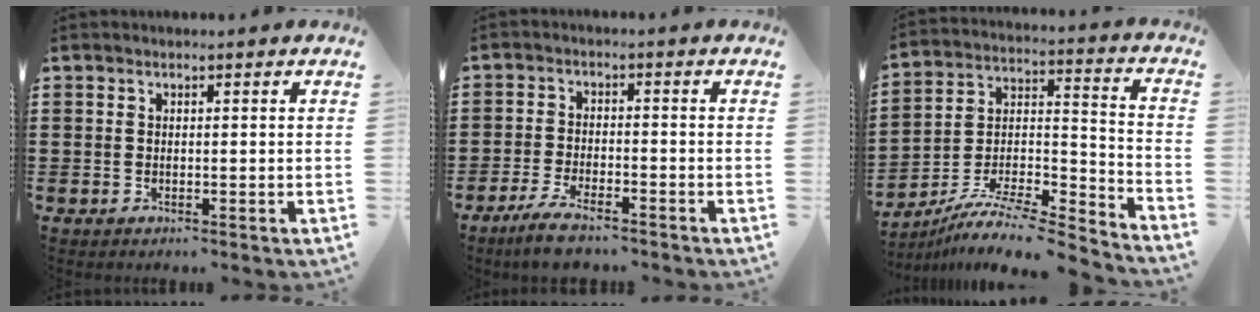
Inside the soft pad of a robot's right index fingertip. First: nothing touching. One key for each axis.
{"total": 4.2, "fx": -3.5, "fy": 0.7, "fz": 2.2, "tx": -0.058, "ty": -0.002, "tz": -0.072}
{"total": 8.0, "fx": -6.9, "fy": 1.5, "fz": 3.8, "tx": -0.070, "ty": 0.003, "tz": -0.138}